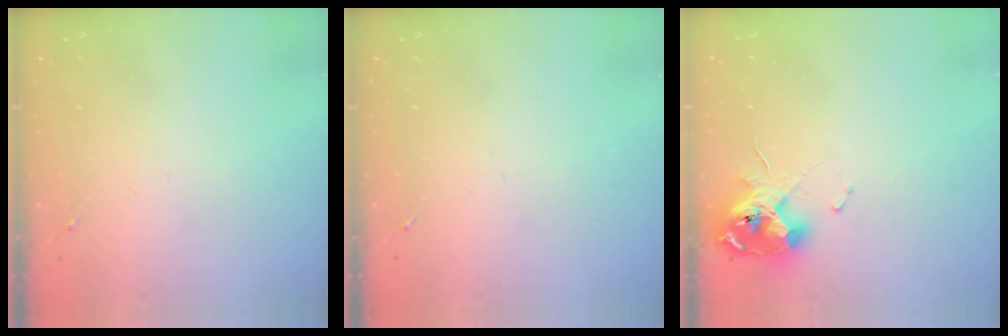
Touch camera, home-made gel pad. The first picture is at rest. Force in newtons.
{"total": 0.0}
{"total": 11.9, "press": 11.8, "slide": 1.4}